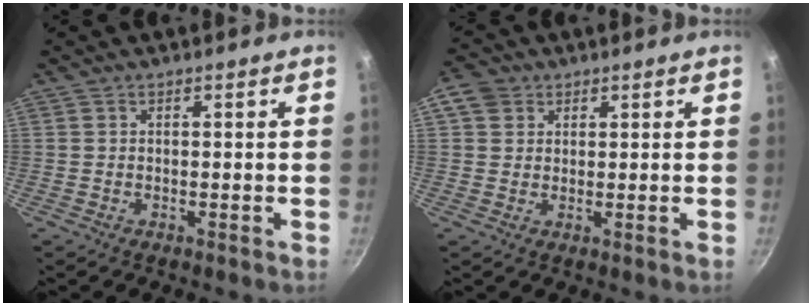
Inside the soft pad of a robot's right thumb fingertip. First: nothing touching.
{"total": 4.3, "force": [1.7, 3.7, 1.5], "torque": [-0.007, 0.002, 0.024]}